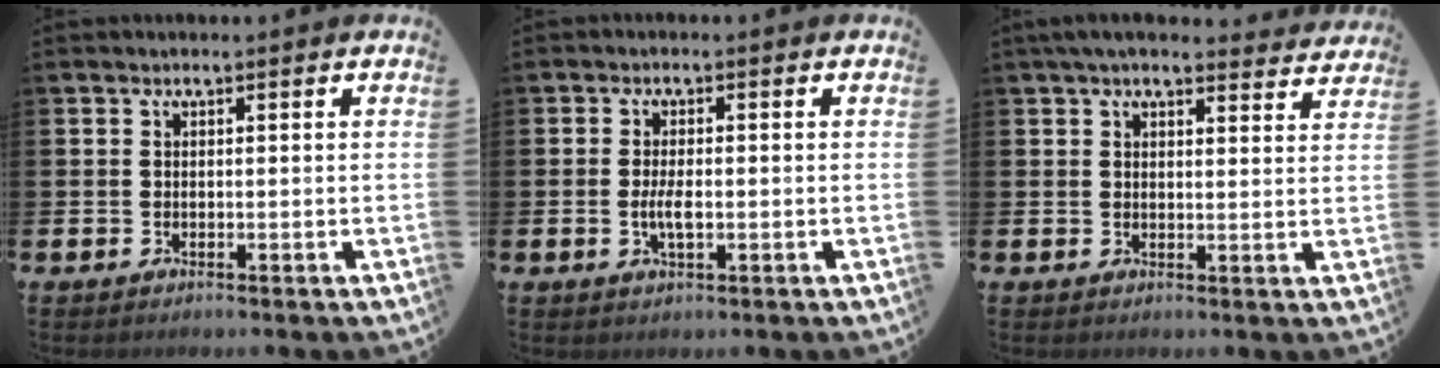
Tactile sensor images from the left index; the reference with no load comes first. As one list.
[{"total": 2.8, "force": [-0.3, 1.0, 2.6], "torque": [-0.039, -0.004, -0.008]}, {"total": 4.4, "force": [4.1, 0.7, 1.5], "torque": [-0.024, -0.019, 0.073]}]